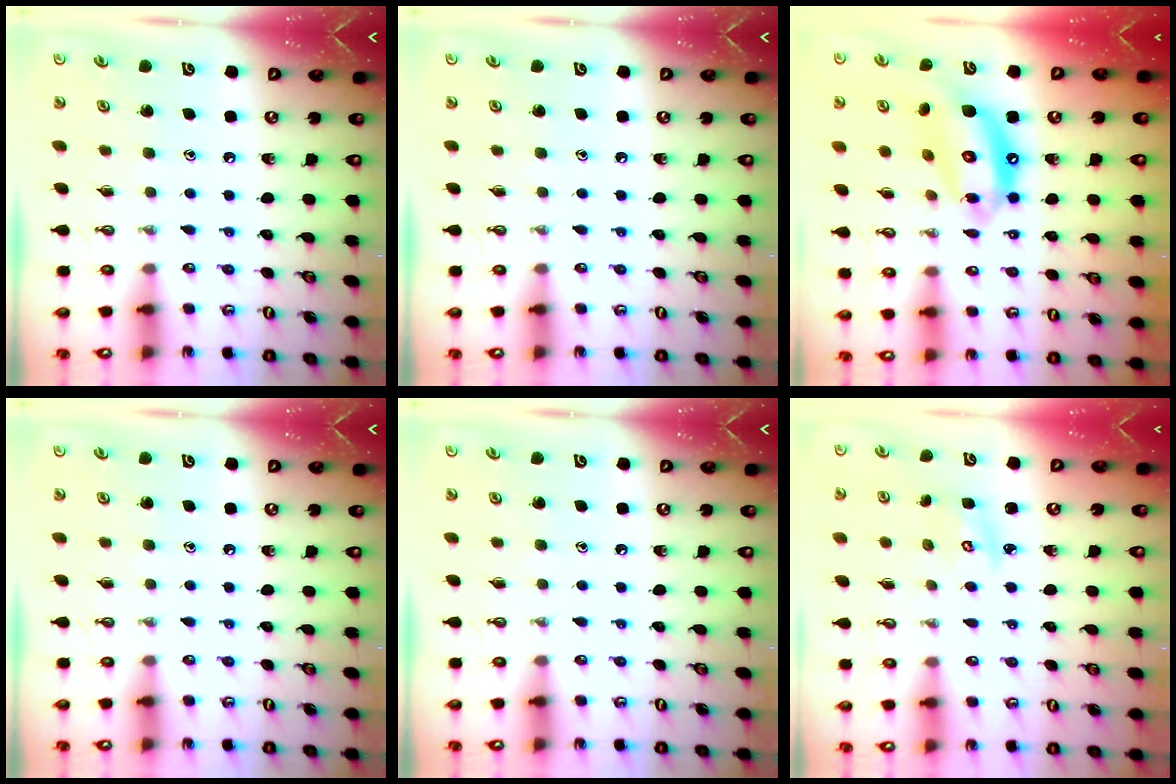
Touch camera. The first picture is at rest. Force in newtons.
{"total": 0.0}
{"total": 13.5, "press": 13.4, "slide": 0.9}
{"total": 0.0}
{"total": 0.0}
{"total": 3.6, "press": 3.6, "slide": 0.4}